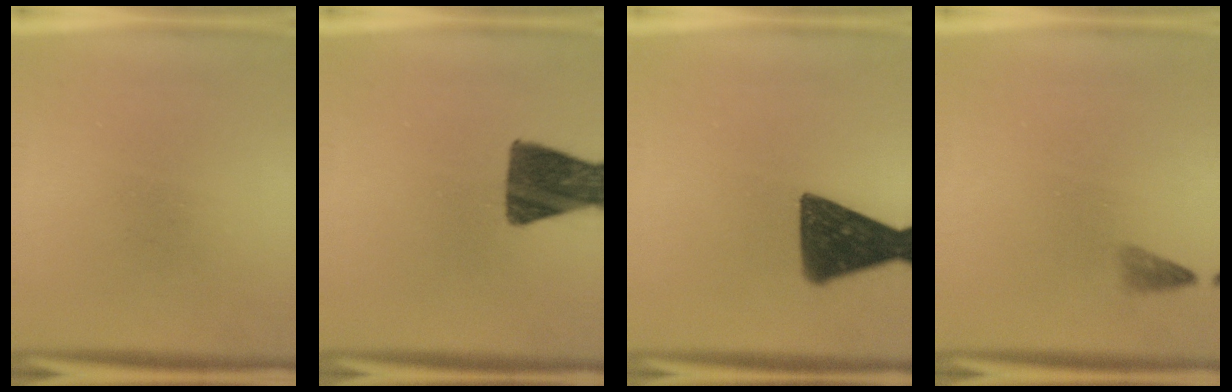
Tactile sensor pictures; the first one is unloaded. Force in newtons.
{"total": 12.8}
{"total": 13.8}
{"total": 1.2}